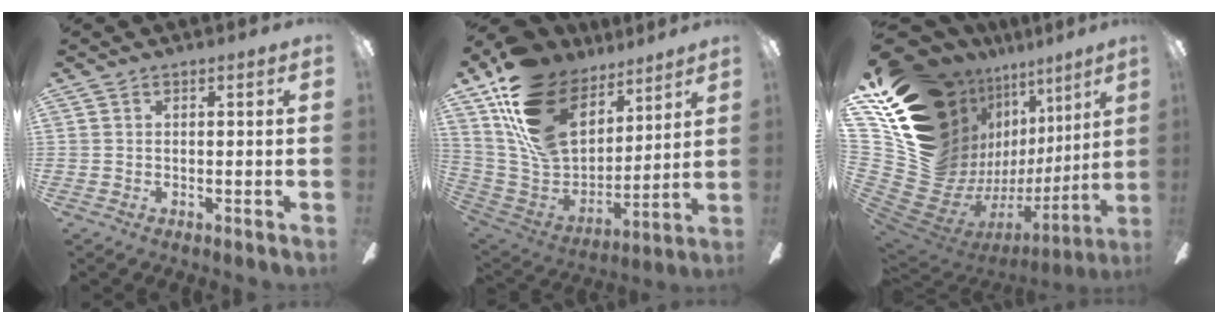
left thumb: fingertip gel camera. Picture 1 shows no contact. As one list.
[{"total": 21.7, "force": [11.9, 14.2, 11.3], "torque": [-0.213, -0.066, 0.225]}, {"total": 22.6, "force": [10.6, 15.3, 12.8], "torque": [-0.219, -0.122, 0.260]}]